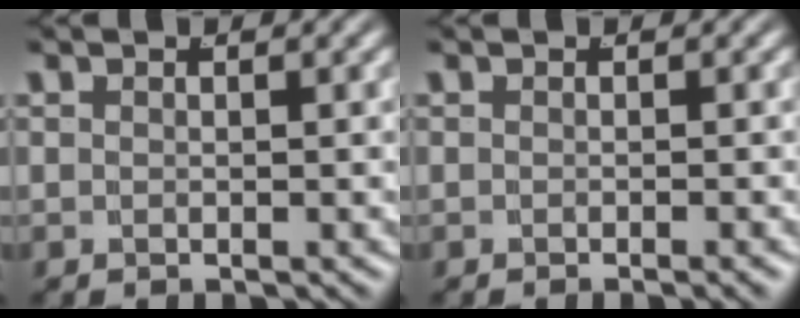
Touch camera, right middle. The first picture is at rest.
{"total": 0.7, "force": [-0.5, -0.1, 0.5], "torque": [-0.005, 0.009, -0.013]}